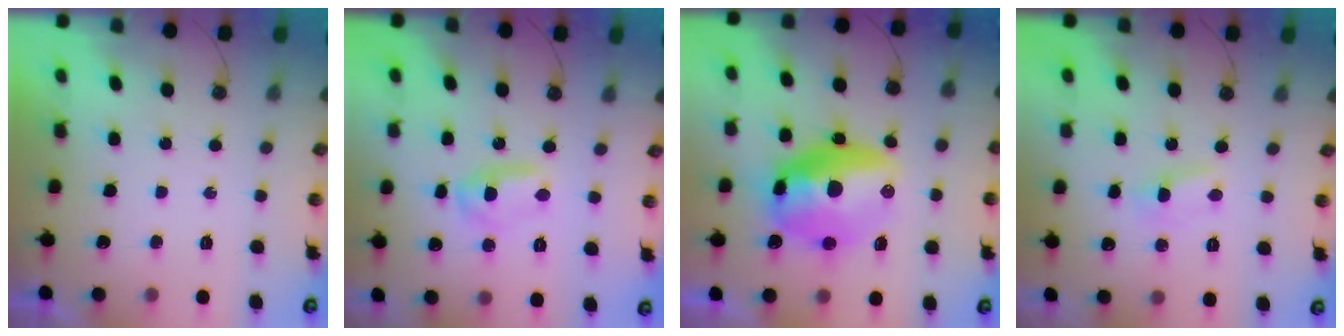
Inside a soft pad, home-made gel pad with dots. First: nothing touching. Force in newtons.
{"total": 6.8, "press": 3.5, "slide": 5.8}
{"total": 21.2, "press": 18.8, "slide": 9.9}
{"total": 2.7, "press": 2.7, "slide": 0.2}